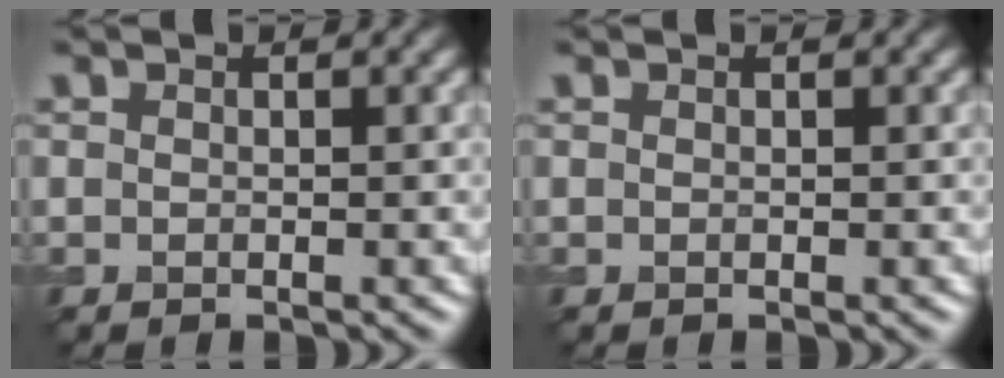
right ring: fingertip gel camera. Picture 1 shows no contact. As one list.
[{"total": 0.0}]